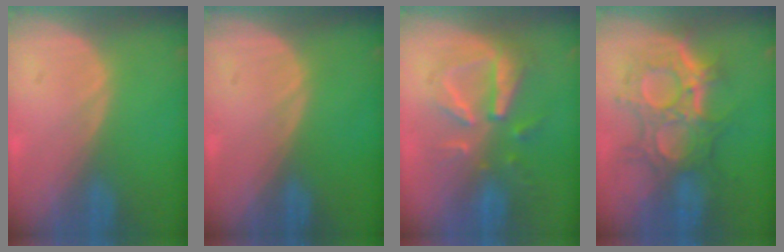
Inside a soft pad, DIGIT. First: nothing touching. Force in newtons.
{"total": 0.0}
{"total": 7.9, "press": 7.9, "slide": 0.4}
{"total": 10.3, "press": 9.8, "slide": 3.3}